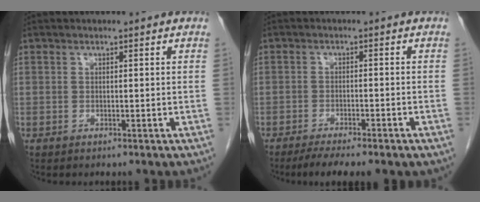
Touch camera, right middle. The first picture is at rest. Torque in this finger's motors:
{"motor_torque": [1.08, -1.05, 0.09, 0.04]}